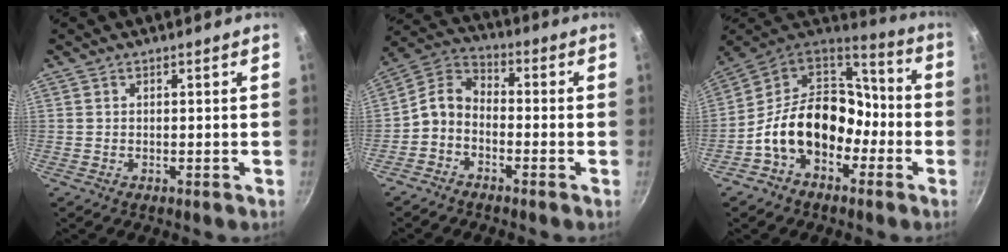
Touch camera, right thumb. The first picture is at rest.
{"total": 6.9, "force": [-2.6, 4.7, 4.2], "torque": [-0.082, 0.053, -0.069]}
{"total": 18.6, "force": [-5.0, 13.6, 11.8], "torque": [-0.151, 0.072, -0.099]}